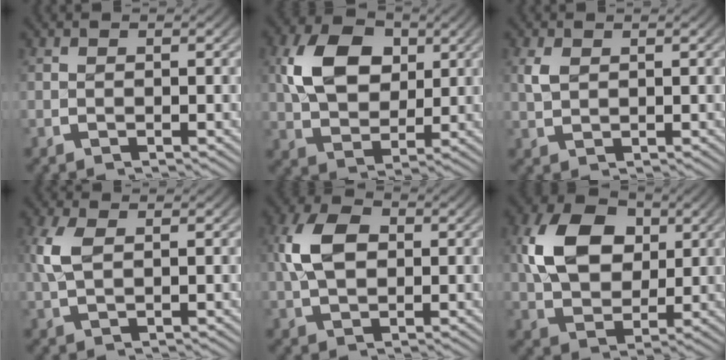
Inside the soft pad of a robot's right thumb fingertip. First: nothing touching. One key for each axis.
{"total": 9.5, "fx": 2.0, "fy": 6.4, "fz": 6.7, "tx": -0.136, "ty": -0.017, "tz": 0.043}
{"total": 1.7, "fx": 0.8, "fy": 0.9, "fz": 1.2, "tx": -0.028, "ty": 0.003, "tz": 0.023}
{"total": 3.0, "fx": 1.0, "fy": 1.4, "fz": 2.4, "tx": -0.066, "ty": 0.003, "tz": 0.025}
{"total": 6.4, "fx": 1.2, "fy": 4.0, "fz": 4.8, "tx": -0.105, "ty": -0.002, "tz": 0.029}
{"total": 11.0, "fx": 2.2, "fy": 7.6, "fz": 7.6, "tx": -0.161, "ty": -0.021, "tz": 0.047}